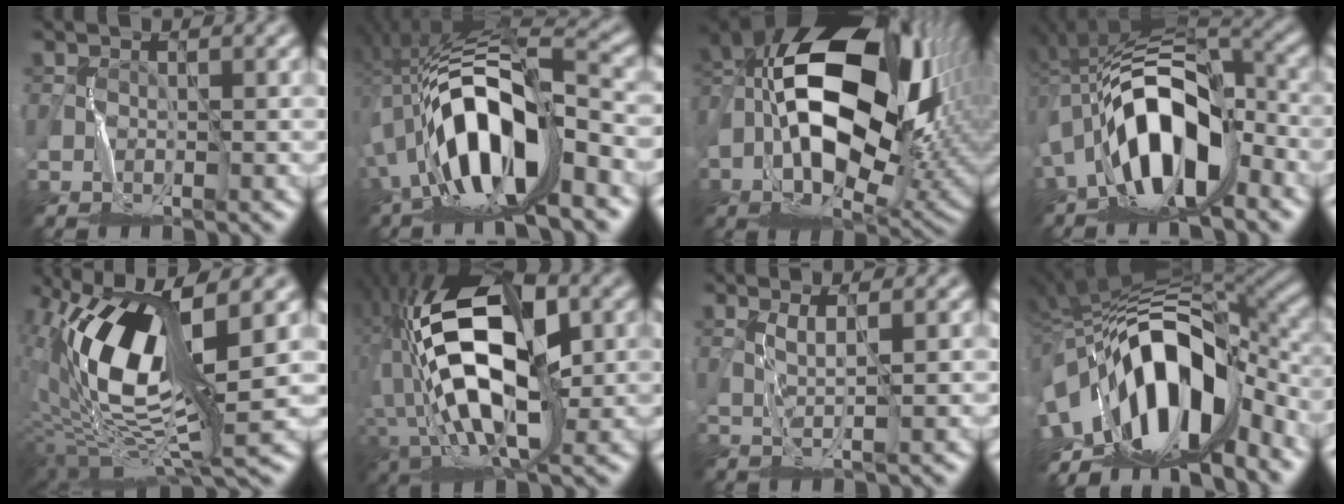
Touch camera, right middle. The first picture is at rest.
{"total": 13.4, "force": [-4.4, 4.4, 11.9], "torque": [-0.220, 0.021, -0.084]}
{"total": 17.4, "force": [-0.3, 9.7, 14.4], "torque": [-0.258, 0.012, -0.019]}
{"total": 11.6, "force": [-4.5, 4.9, 9.5], "torque": [-0.167, 0.023, -0.085]}
{"total": 13.9, "force": [2.6, 5.0, 12.6], "torque": [-0.253, 0.007, 0.048]}
{"total": 15.7, "force": [-0.4, 8.1, 13.4], "torque": [-0.262, 0.012, -0.021]}
{"total": 1.7, "force": [0.9, -0.6, 1.3], "torque": [-0.030, -0.002, 0.022]}
{"total": 14.6, "force": [-4.8, 6.9, 11.9], "torque": [-0.185, 0.011, -0.086]}